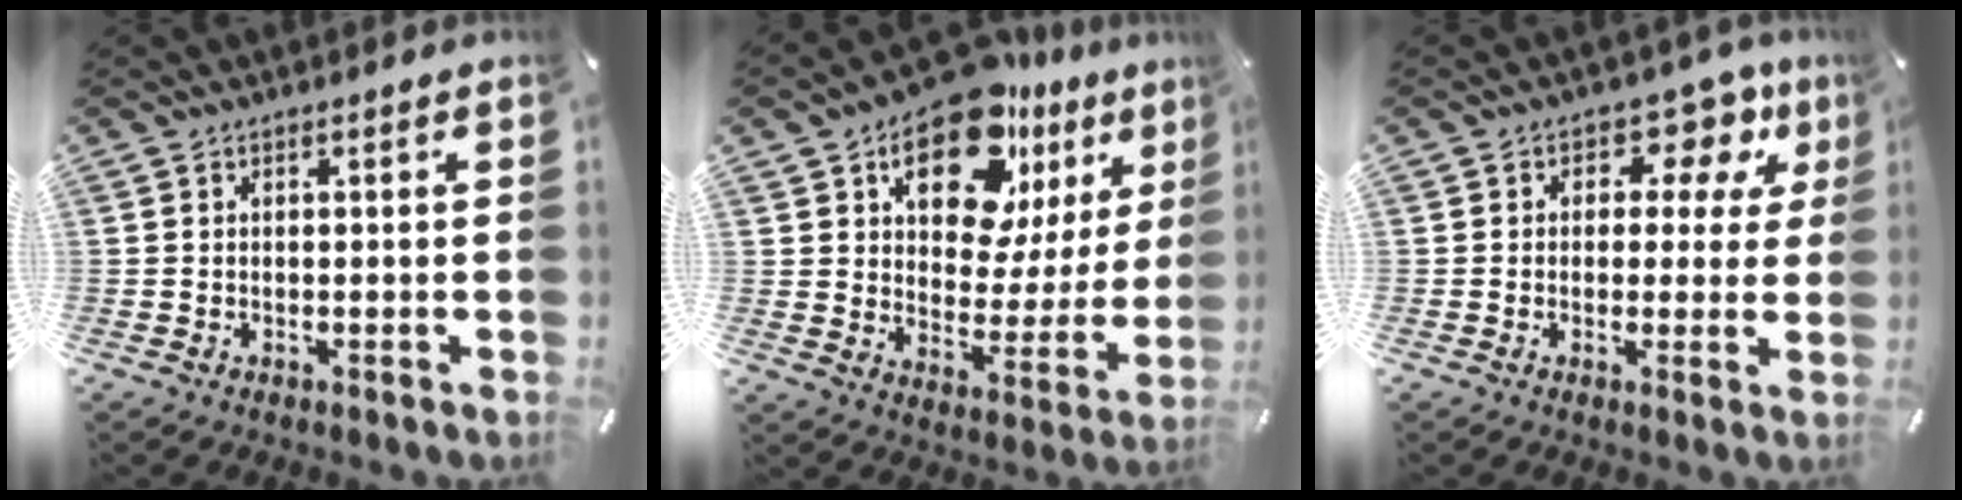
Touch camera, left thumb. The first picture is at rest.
{"total": 18.1, "force": [11.5, 10.0, 9.8], "torque": [-0.148, -0.073, 0.200]}
{"total": 9.6, "force": [4.2, 6.1, 6.2], "torque": [-0.080, -0.021, 0.069]}